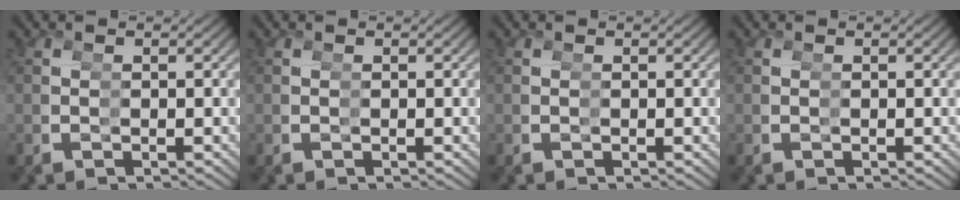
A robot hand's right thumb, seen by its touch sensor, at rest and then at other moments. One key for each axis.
{"total": 0.0}
{"total": 0.0}
{"total": 0.0}